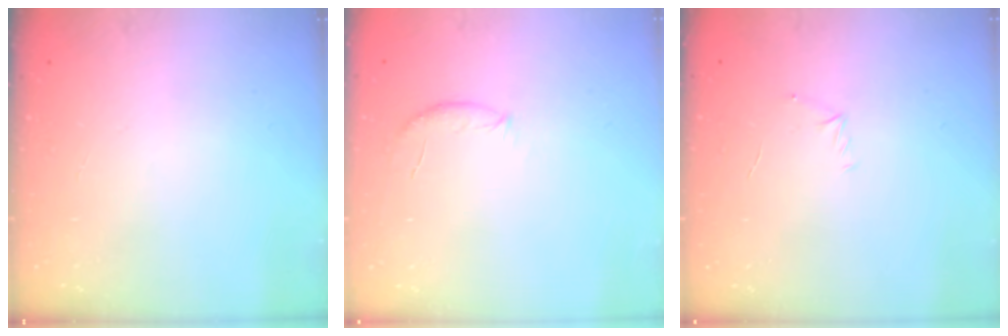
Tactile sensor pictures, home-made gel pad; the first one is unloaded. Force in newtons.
{"total": 6.9, "press": 6.7, "slide": 1.8}
{"total": 4.7, "press": 4.5, "slide": 1.3}